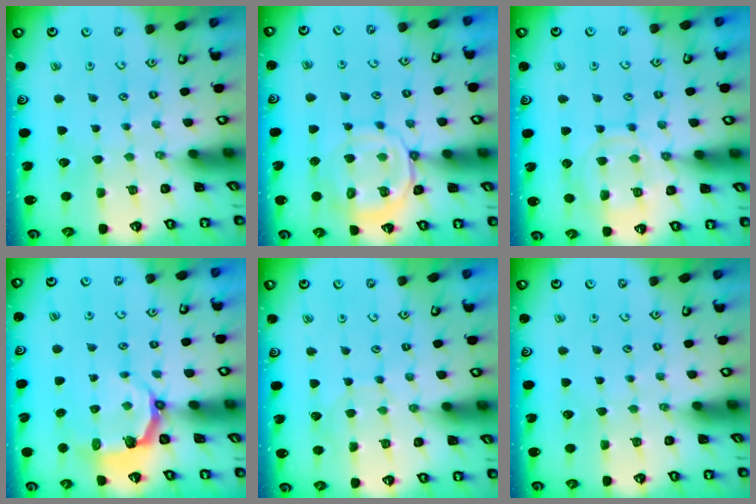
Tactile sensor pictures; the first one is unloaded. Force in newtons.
{"total": 11.7, "press": 11.7, "slide": 1.3}
{"total": 12.8, "press": 12.8, "slide": 1.1}
{"total": 4.4, "press": 2.8, "slide": 3.4}
{"total": 3.9, "press": 3.9, "slide": 0.3}
{"total": 0.0}